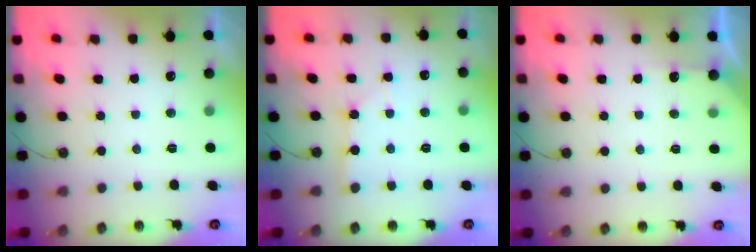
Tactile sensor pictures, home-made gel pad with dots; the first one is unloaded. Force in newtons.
{"total": 1.5, "press": 1.5, "slide": 0.2}
{"total": 3.0, "press": 3.0, "slide": 0.3}